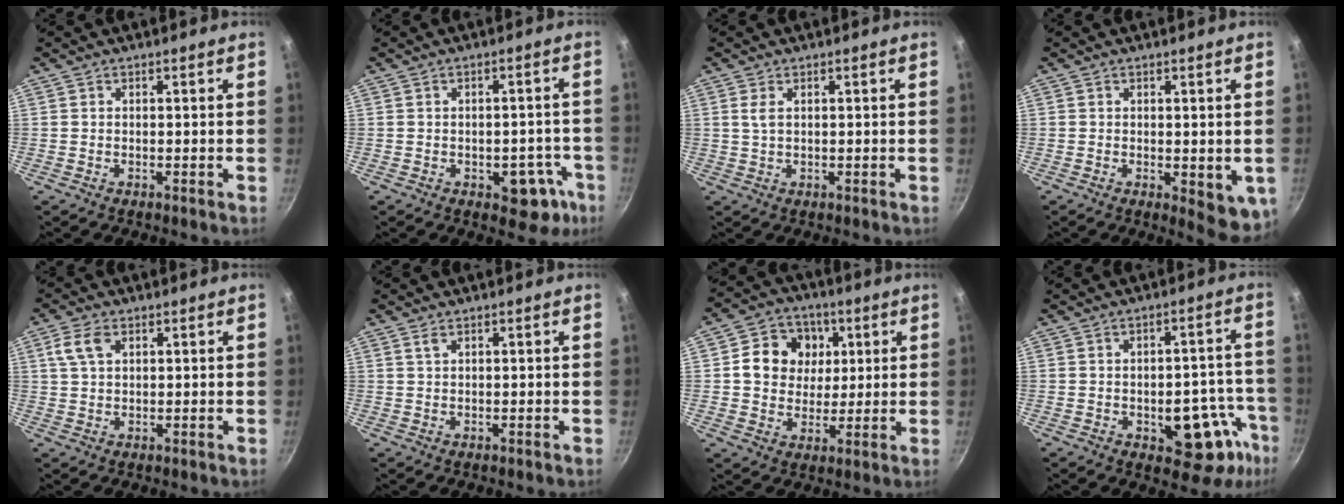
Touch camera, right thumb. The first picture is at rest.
{"total": 8.5, "force": [-3.6, 5.2, 5.7], "torque": [-0.016, 0.030, -0.035]}
{"total": 2.2, "force": [0.7, 1.1, 1.7], "torque": [-0.032, -0.002, 0.014]}
{"total": 6.4, "force": [-0.6, 2.8, 5.7], "torque": [-0.053, -0.004, -0.001]}
{"total": 4.7, "force": [1.8, 2.9, 3.3], "torque": [-0.059, 0.005, 0.034]}
{"total": 1.1, "force": [0.6, 0.4, 0.7], "torque": [-0.014, -0.001, 0.014]}
{"total": 11.5, "force": [2.9, 9.9, 5.2], "torque": [-0.053, -0.004, 0.038]}
{"total": 13.8, "force": [-5.1, 7.6, 10.2], "torque": [-0.053, 0.033, -0.059]}